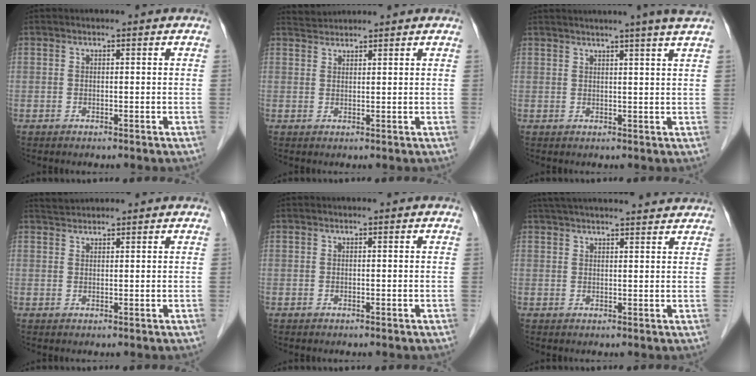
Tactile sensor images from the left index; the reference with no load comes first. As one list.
[{"total": 2.1, "force": [2.0, -0.1, -0.4], "torque": [-0.004, 0.017, 0.048]}, {"total": 6.6, "force": [5.3, -1.5, 3.6], "torque": [-0.048, 0.007, 0.055]}, {"total": 2.2, "force": [2.2, -0.1, 0.0], "torque": [-0.006, 0.019, 0.046]}, {"total": 0.0}, {"total": 16.9, "force": [15.4, 1.8, 6.5], "torque": [-0.103, 0.047, 0.208]}]